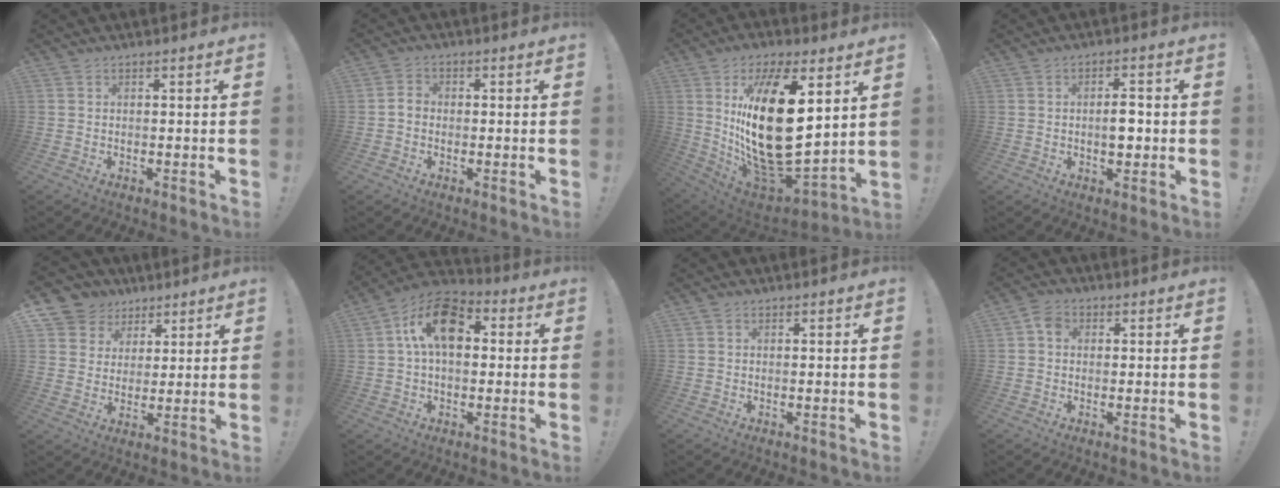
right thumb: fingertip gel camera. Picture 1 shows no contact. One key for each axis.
{"total": 2.7, "fx": -0.7, "fy": 2.3, "fz": 1.3, "tx": -0.014, "ty": 0.010, "tz": -0.013}
{"total": 28.4, "fx": 6.4, "fy": 13.2, "fz": 24.2, "tx": -0.460, "ty": -0.058, "tz": 0.121}
{"total": 5.0, "fx": -0.4, "fy": 3.3, "fz": 3.7, "tx": -0.045, "ty": 0.006, "tz": -0.011}
{"total": 8.6, "fx": 4.3, "fy": 7.4, "fz": 1.4, "tx": -0.029, "ty": -0.027, "tz": 0.090}
{"total": 16.0, "fx": 4.2, "fy": 9.6, "fz": 12.0, "tx": -0.209, "ty": 0.006, "tz": 0.074}
{"total": 0.0}
{"total": 4.0, "fx": 0.5, "fy": 3.1, "fz": 2.4, "tx": -0.039, "ty": 0.008, "tz": 0.010}